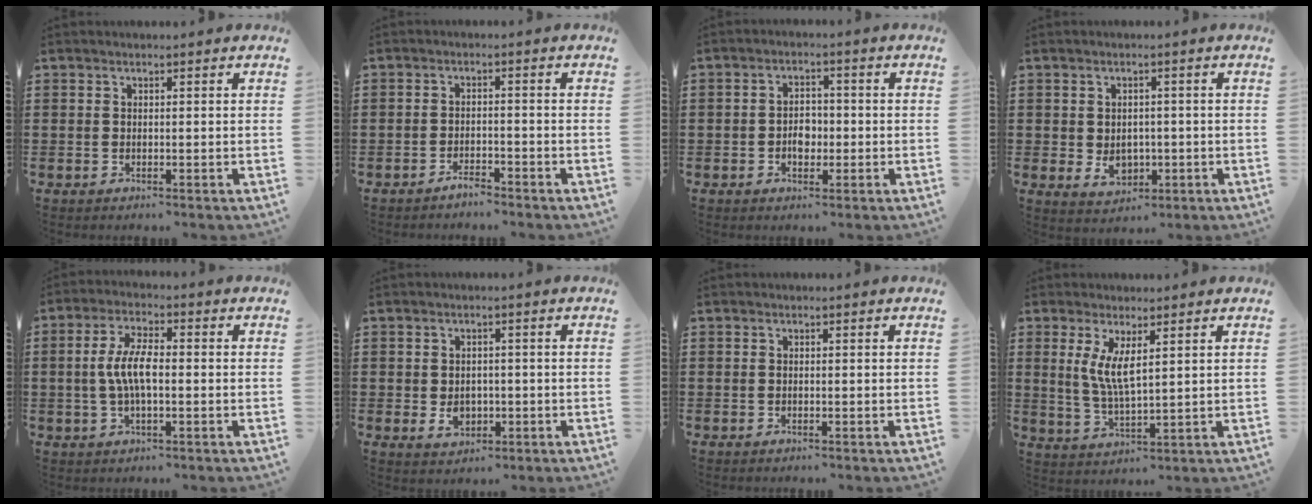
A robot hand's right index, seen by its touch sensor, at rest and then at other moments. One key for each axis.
{"total": 2.1, "fx": -2.0, "fy": 0.4, "fz": 0.6, "tx": -0.015, "ty": 0.002, "tz": -0.040}
{"total": 3.4, "fx": -0.7, "fy": 2.4, "fz": 2.4, "tx": -0.039, "ty": 0.001, "tz": -0.016}
{"total": 3.6, "fx": -0.5, "fy": 2.8, "fz": 2.3, "tx": -0.032, "ty": -0.001, "tz": -0.015}
{"total": 6.7, "fx": -0.4, "fy": 2.5, "fz": 6.2, "tx": -0.140, "ty": -0.003, "tz": -0.016}
{"total": 3.2, "fx": -0.6, "fy": 2.5, "fz": 2.0, "tx": -0.033, "ty": 0.000, "tz": -0.015}
{"total": 0.0}
{"total": 5.5, "fx": 1.8, "fy": 1.5, "fz": 4.9, "tx": -0.103, "ty": -0.001, "tz": 0.033}